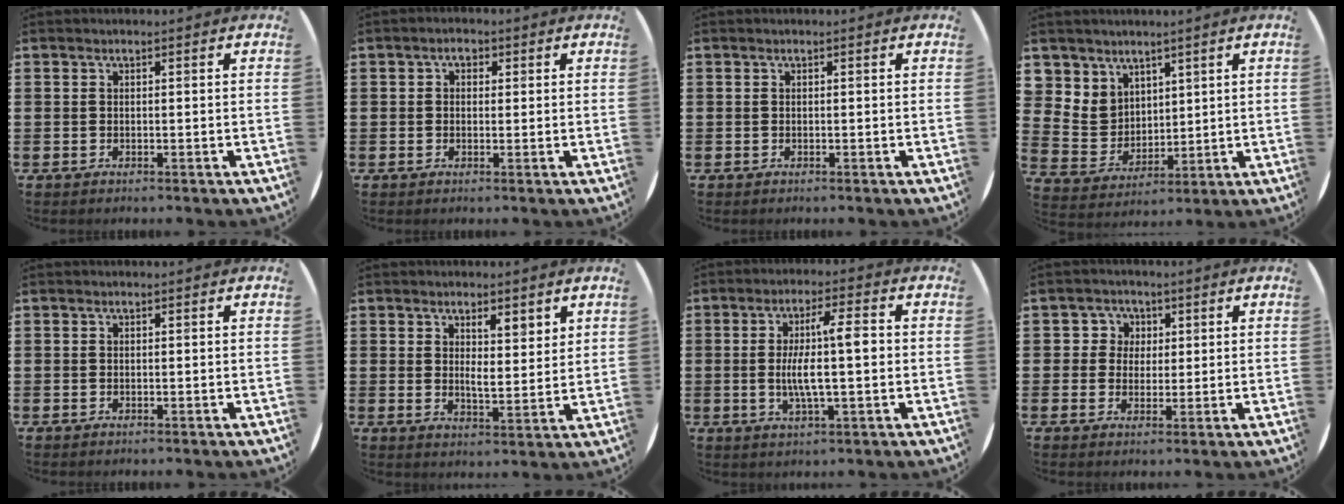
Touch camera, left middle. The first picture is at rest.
{"total": 1.8, "force": [0.8, 1.3, 0.9], "torque": [-0.012, 0.007, 0.012]}
{"total": 0.0}
{"total": 5.8, "force": [3.9, 4.3, 0.0], "torque": [-0.029, -0.010, 0.076]}
{"total": 0.0}
{"total": 3.6, "force": [2.4, 1.2, 2.5], "torque": [-0.044, -0.006, 0.039]}
{"total": 7.9, "force": [-0.1, 1.6, 7.8], "torque": [-0.145, 0.005, -0.008]}
{"total": 3.1, "force": [1.3, 2.8, 0.2], "torque": [-0.001, 0.005, 0.020]}